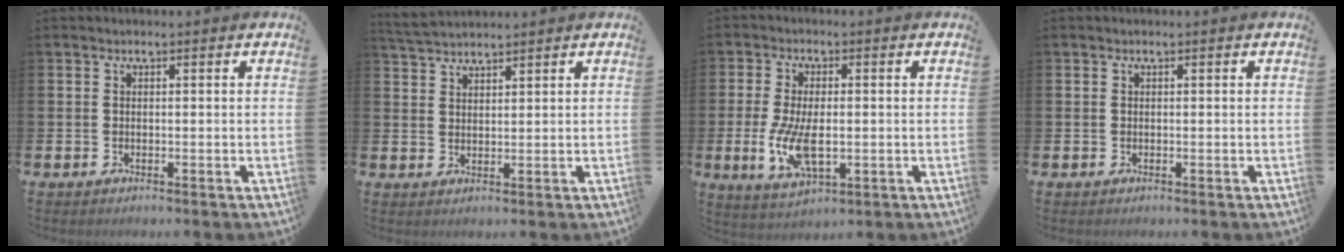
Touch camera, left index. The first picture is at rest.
{"total": 3.1, "force": [3.1, 0.3, 0.2], "torque": [-0.008, -0.013, 0.057]}
{"total": 7.6, "force": [-0.6, 3.7, 6.6], "torque": [-0.133, -0.006, -0.015]}
{"total": 0.0}